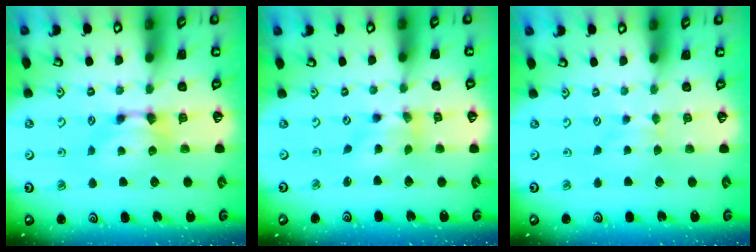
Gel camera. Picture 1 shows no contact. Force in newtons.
{"total": 2.3, "press": 2.0, "slide": 1.2}
{"total": 2.2, "press": 2.2, "slide": 0.5}